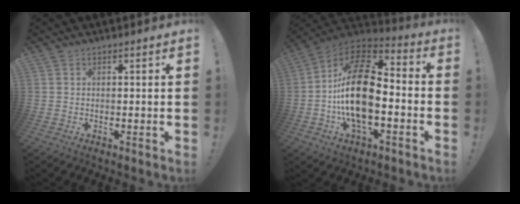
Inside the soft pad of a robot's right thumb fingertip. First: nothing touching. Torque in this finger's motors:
{"motor_torque": [2.32, 2.69, 2.25, -0.52, 0.46]}